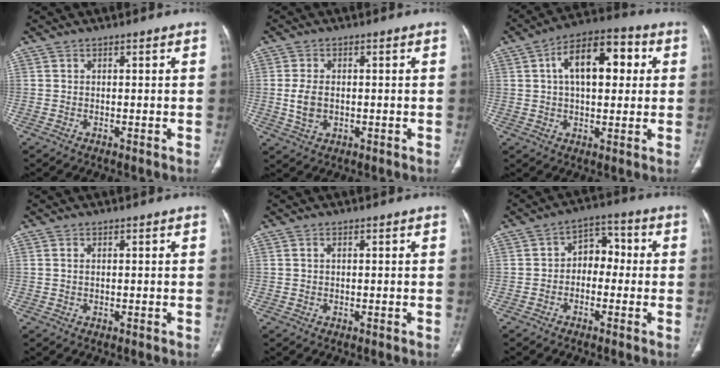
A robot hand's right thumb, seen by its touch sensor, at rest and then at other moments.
{"total": 4.9, "force": [-0.2, 3.2, 3.7], "torque": [-0.076, -0.001, 0.000]}
{"total": 14.6, "force": [3.5, 7.7, 11.9], "torque": [-0.169, 0.024, 0.050]}
{"total": 0.6, "force": [0.2, 0.2, 0.5], "torque": [-0.014, 0.003, 0.005]}
{"total": 0.5, "force": [0.2, 0.3, 0.4], "torque": [-0.009, 0.002, 0.002]}
{"total": 6.5, "force": [-0.6, 4.8, 4.3], "torque": [-0.035, 0.032, -0.026]}